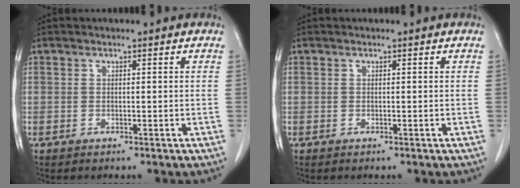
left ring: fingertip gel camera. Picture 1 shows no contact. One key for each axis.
{"total": 0.0}